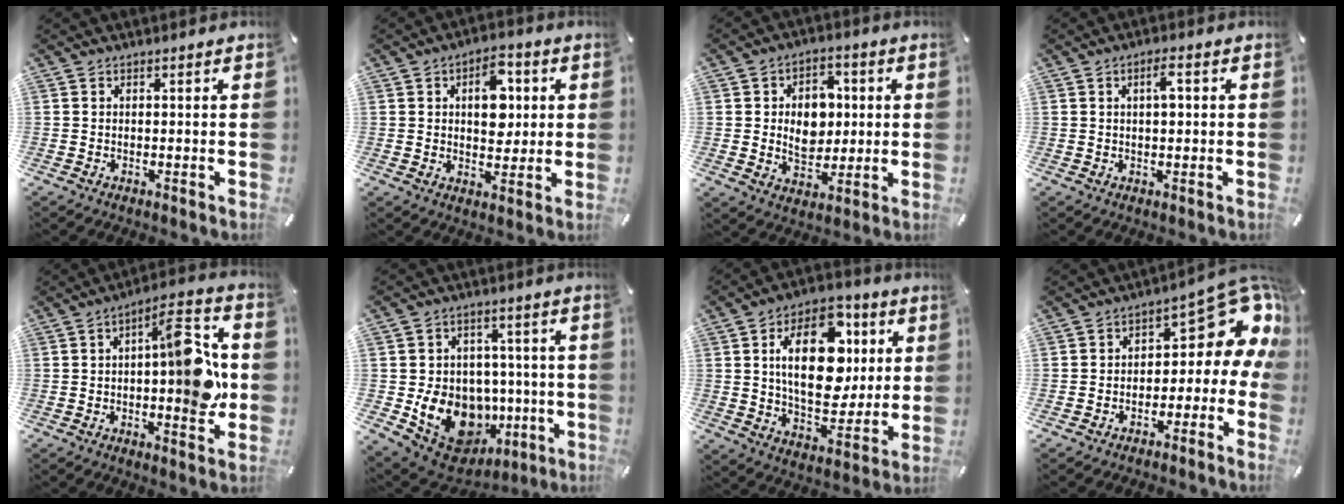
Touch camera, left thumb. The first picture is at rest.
{"total": 10.0, "force": [2.0, 6.8, 7.0], "torque": [-0.079, -0.006, 0.027]}
{"total": 10.1, "force": [0.4, 8.2, 6.0], "torque": [-0.090, 0.008, 0.006]}
{"total": 3.5, "force": [0.8, 1.4, 3.1], "torque": [-0.047, 0.001, 0.007]}
{"total": 15.8, "force": [0.2, 6.2, 14.6], "torque": [-0.177, -0.005, 0.002]}
{"total": 15.3, "force": [-3.9, 13.1, 6.9], "torque": [-0.106, 0.009, -0.048]}
{"total": 20.5, "force": [4.8, 12.9, 15.2], "torque": [-0.251, 0.000, 0.080]}
{"total": 11.9, "force": [5.1, 6.4, 8.7], "torque": [-0.095, -0.050, 0.079]}